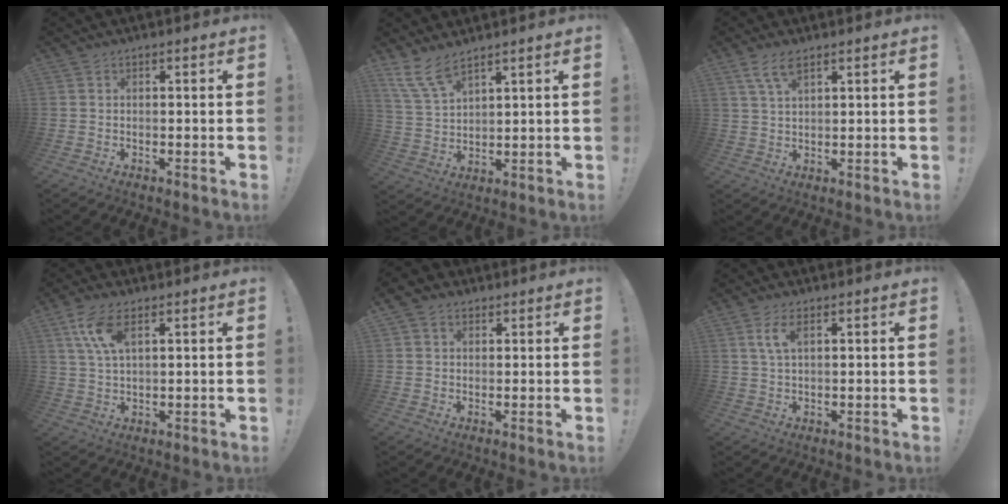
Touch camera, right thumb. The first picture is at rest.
{"total": 8.5, "force": [6.8, 2.6, 4.3], "torque": [-0.093, -0.030, 0.133]}
{"total": 5.7, "force": [3.8, 2.1, 3.8], "torque": [-0.065, -0.012, 0.068]}
{"total": 8.4, "force": [4.1, 3.7, 6.4], "torque": [-0.119, -0.009, 0.074]}
{"total": 4.6, "force": [2.4, 3.5, 2.0], "torque": [-0.028, -0.003, 0.046]}
{"total": 4.7, "force": [2.0, 1.9, 3.9], "torque": [-0.062, -0.004, 0.034]}